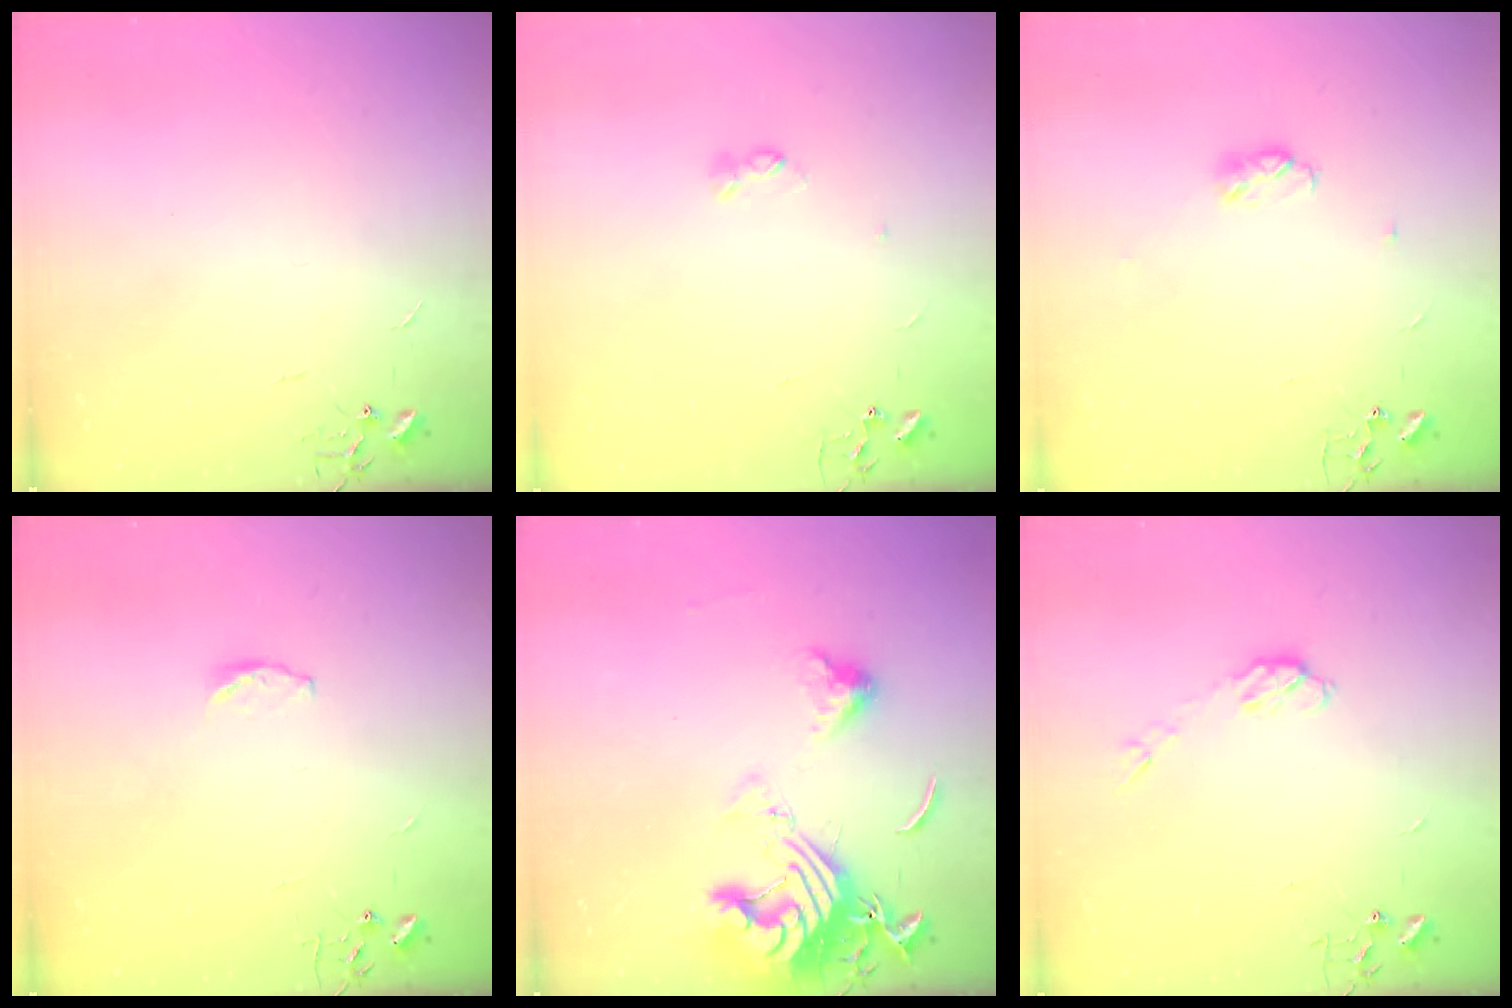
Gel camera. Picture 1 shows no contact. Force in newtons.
{"total": 2.8, "press": 2.7, "slide": 0.5}
{"total": 5.2, "press": 5.1, "slide": 0.7}
{"total": 4.0, "press": 4.0, "slide": 0.6}
{"total": 17.4, "press": 17.3, "slide": 2.0}
{"total": 5.1, "press": 5.1, "slide": 0.5}